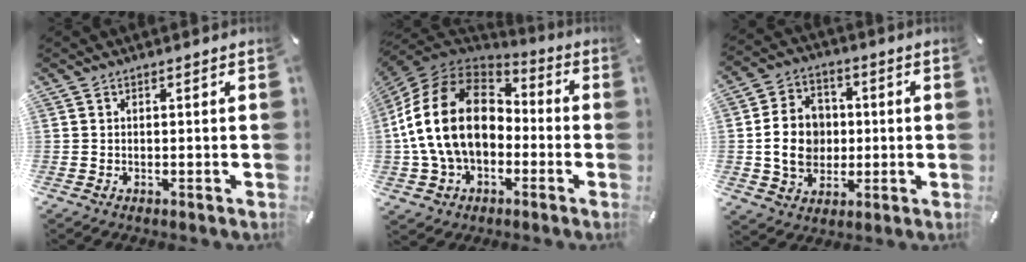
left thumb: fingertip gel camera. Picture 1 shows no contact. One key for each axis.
{"total": 20.4, "fx": -0.9, "fy": 15.4, "fz": 13.4, "tx": -0.284, "ty": 0.032, "tz": -0.017}
{"total": 11.7, "fx": -0.1, "fy": 10.0, "fz": 6.0, "tx": -0.126, "ty": 0.016, "tz": 0.004}